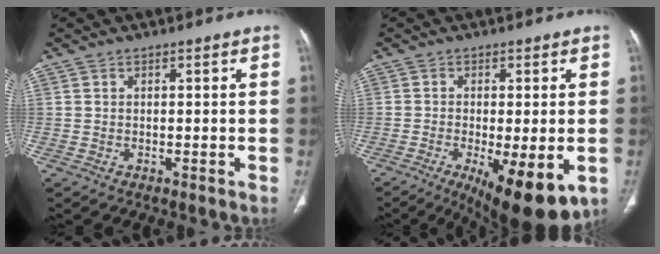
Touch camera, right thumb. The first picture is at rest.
{"total": 13.4, "force": [-4.9, 4.2, 11.7], "torque": [-0.154, -0.014, -0.063]}